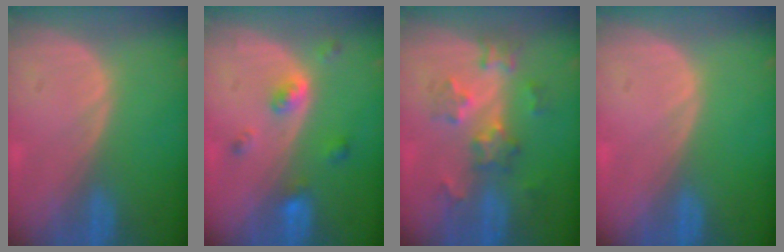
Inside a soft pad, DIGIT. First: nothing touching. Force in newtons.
{"total": 4.4, "press": 4.1, "slide": 1.7}
{"total": 6.5, "press": 6.0, "slide": 2.3}
{"total": 0.0}